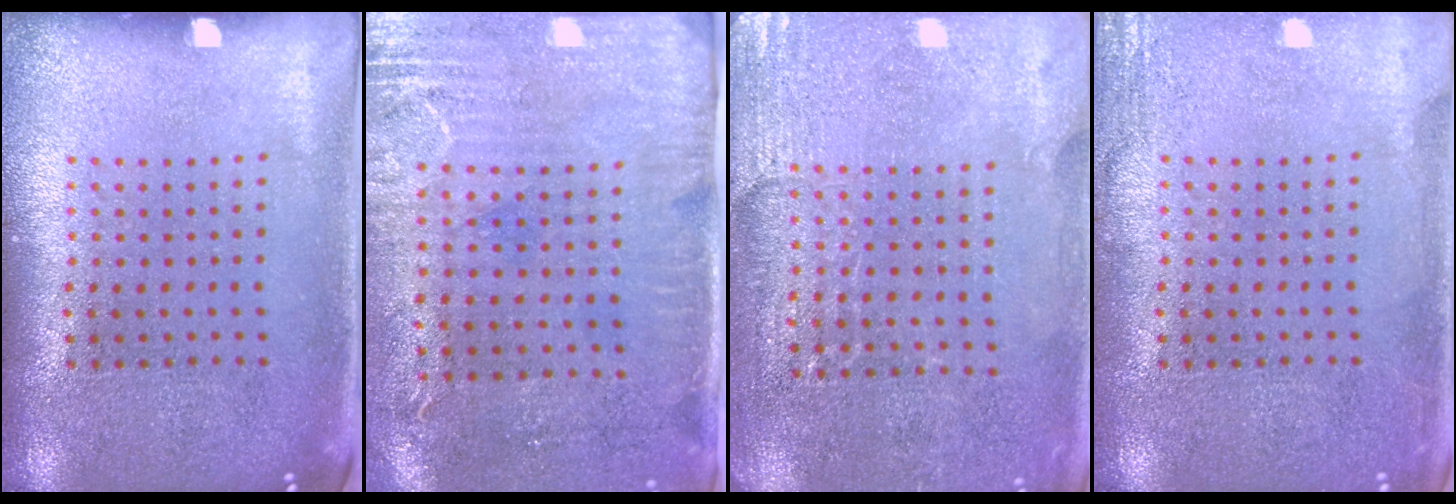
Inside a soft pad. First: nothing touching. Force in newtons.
{"total": 3.0, "press": 2.4, "slide": 1.7}
{"total": 2.8, "press": 2.7, "slide": 0.8}
{"total": 2.2, "press": 2.2, "slide": 0.4}